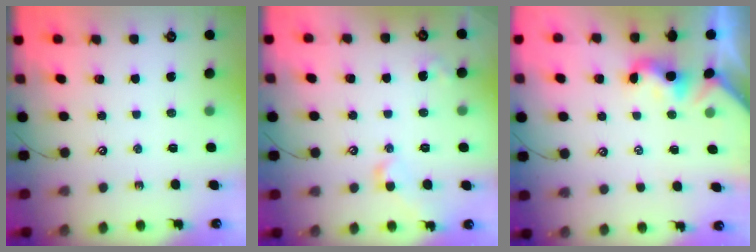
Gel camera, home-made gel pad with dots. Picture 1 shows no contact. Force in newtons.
{"total": 5.3, "press": 5.2, "slide": 0.8}
{"total": 1.9, "press": 1.8, "slide": 0.5}